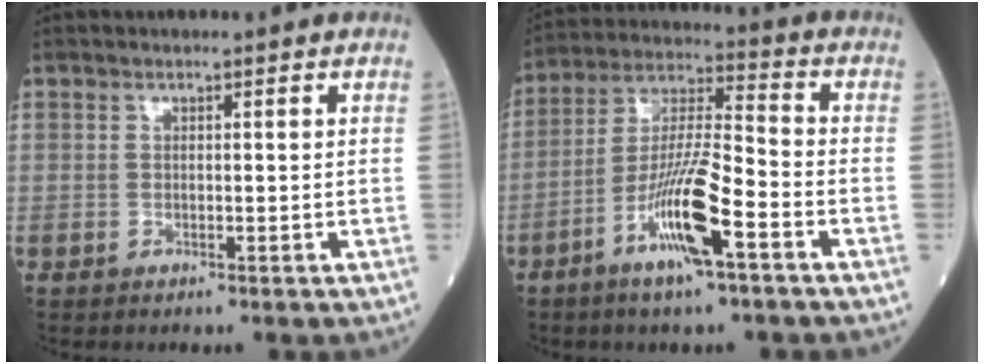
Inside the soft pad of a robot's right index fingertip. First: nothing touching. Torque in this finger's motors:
{"motor_torque": [1.08, -1.06, 0.27, 0.21]}